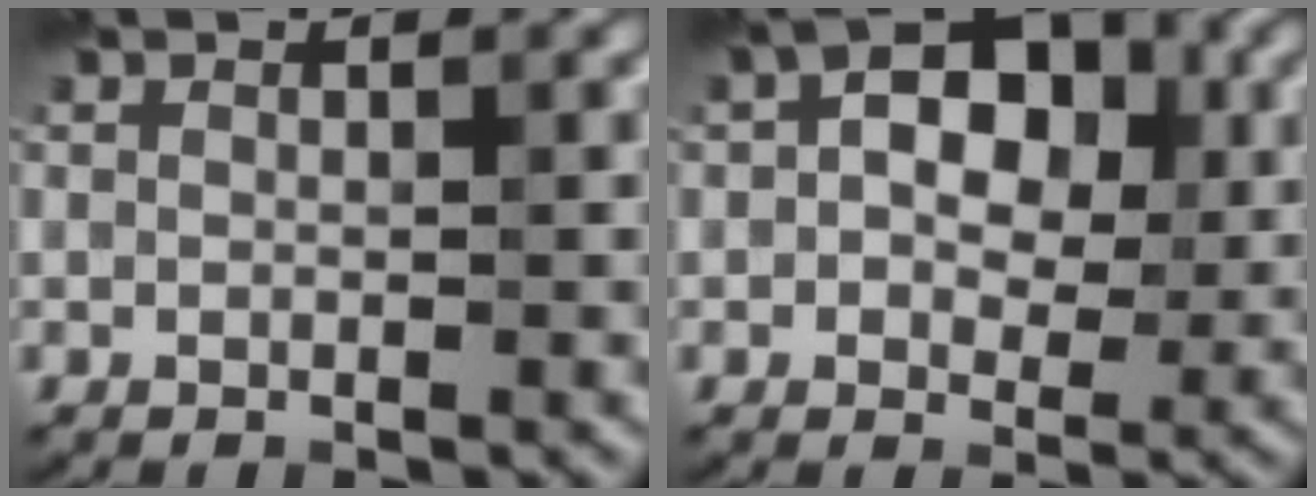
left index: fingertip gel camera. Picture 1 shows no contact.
{"total": 8.4, "force": [1.3, 5.4, 6.3], "torque": [-0.065, 0.027, -0.001]}